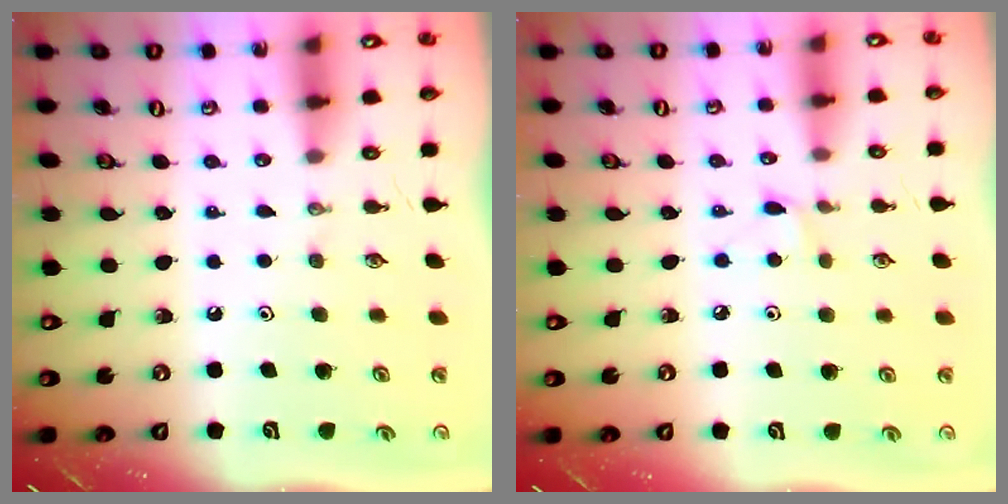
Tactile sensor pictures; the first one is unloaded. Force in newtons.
{"total": 3.8, "press": 3.7, "slide": 0.6}